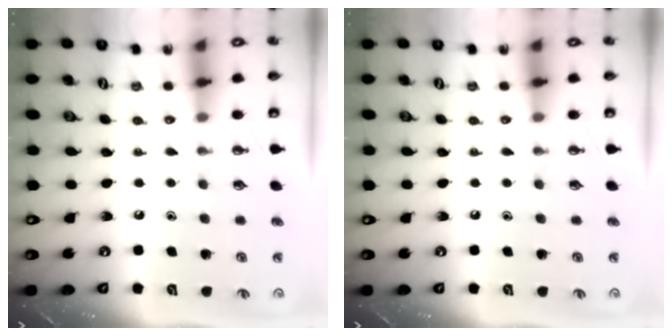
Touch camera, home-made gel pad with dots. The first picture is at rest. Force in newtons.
{"total": 0.0}